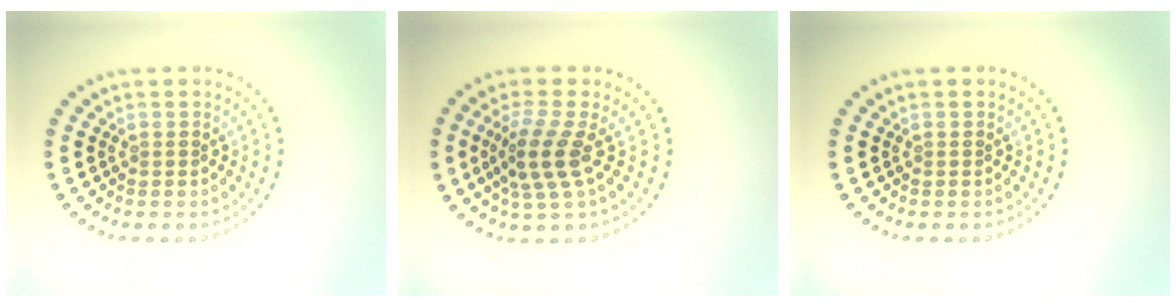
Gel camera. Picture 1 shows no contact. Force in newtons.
{"total": 3.5, "press": 2.9, "slide": 2.0}
{"total": 0.0}